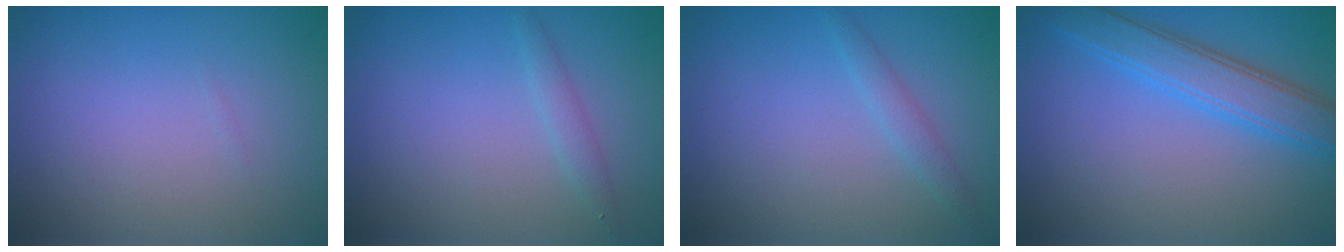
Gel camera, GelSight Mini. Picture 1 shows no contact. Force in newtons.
{"total": 1.2, "press": 1.2, "slide": 0.0}
{"total": 1.3, "press": 1.3, "slide": 0.1}
{"total": 4.2, "press": 4.2, "slide": 0.2}